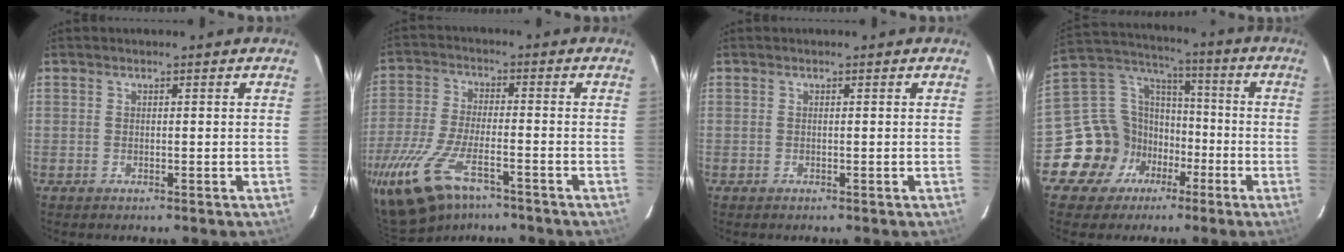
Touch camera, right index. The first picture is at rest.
{"total": 16.9, "force": [-11.2, 6.4, 10.9], "torque": [-0.240, -0.048, -0.206]}
{"total": 0.0}
{"total": 15.8, "force": [-6.8, 13.6, 4.5], "torque": [-0.116, 0.050, -0.111]}